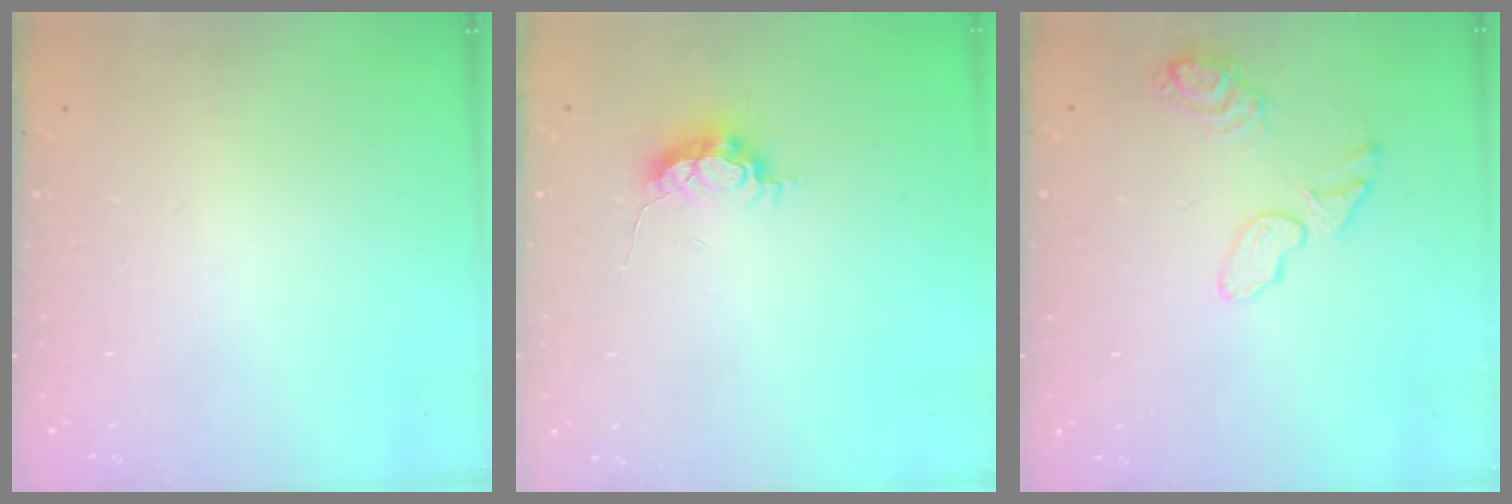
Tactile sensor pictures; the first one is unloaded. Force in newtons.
{"total": 6.0, "press": 5.7, "slide": 1.9}
{"total": 9.2, "press": 9.1, "slide": 1.4}